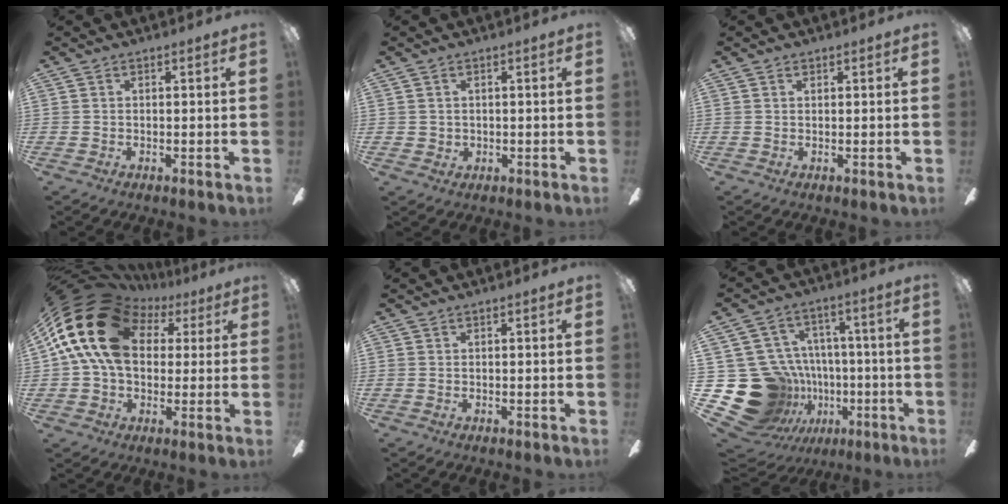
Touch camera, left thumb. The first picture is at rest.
{"total": 1.6, "force": [0.5, 1.5, 0.4], "torque": [-0.010, 0.004, 0.007]}
{"total": 0.8, "force": [0.4, 0.5, 0.5], "torque": [-0.009, 0.002, 0.007]}
{"total": 22.7, "force": [7.1, 16.1, 14.3], "torque": [-0.285, -0.015, 0.122]}
{"total": 0.0}
{"total": 24.0, "force": [-6.2, 20.7, 10.6], "torque": [-0.205, 0.023, -0.034]}